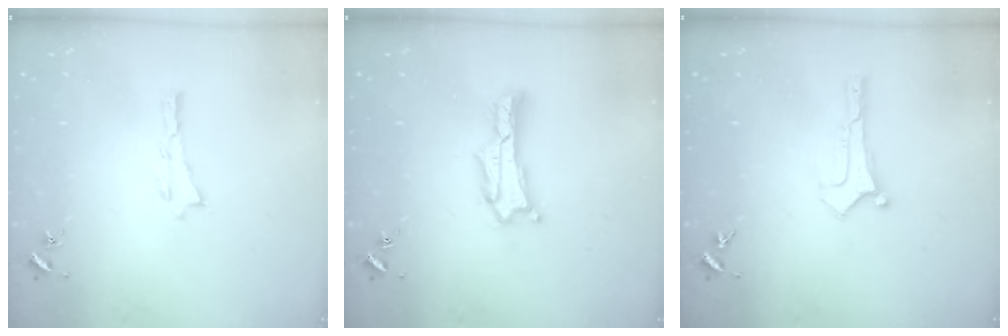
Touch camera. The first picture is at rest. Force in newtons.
{"total": 1.7, "press": 1.7, "slide": 0.3}
{"total": 0.0}